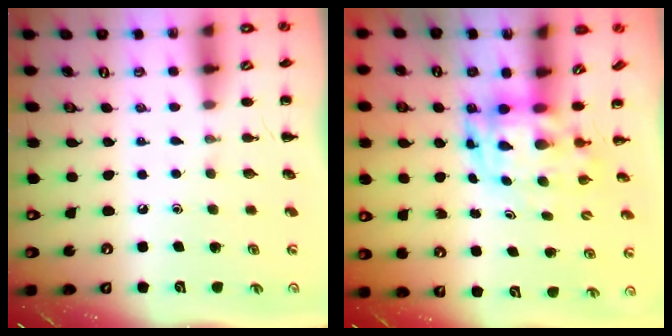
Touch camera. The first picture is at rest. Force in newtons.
{"total": 3.8, "press": 3.7, "slide": 0.8}